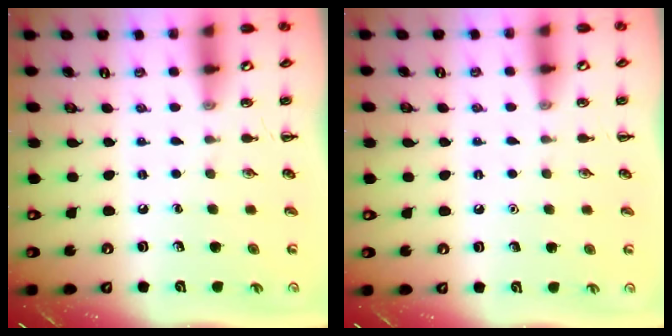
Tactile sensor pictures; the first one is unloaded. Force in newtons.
{"total": 1.6, "press": 1.6, "slide": 0.1}